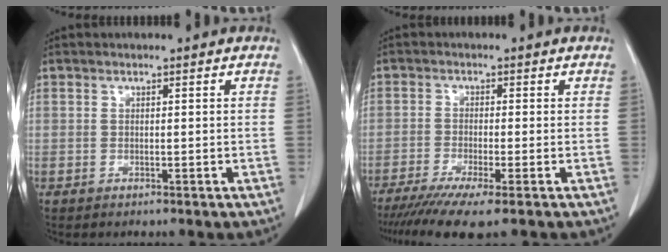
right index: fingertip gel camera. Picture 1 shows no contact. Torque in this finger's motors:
{"motor_torque": [1.09, -1.04, 0.48, 0.13]}